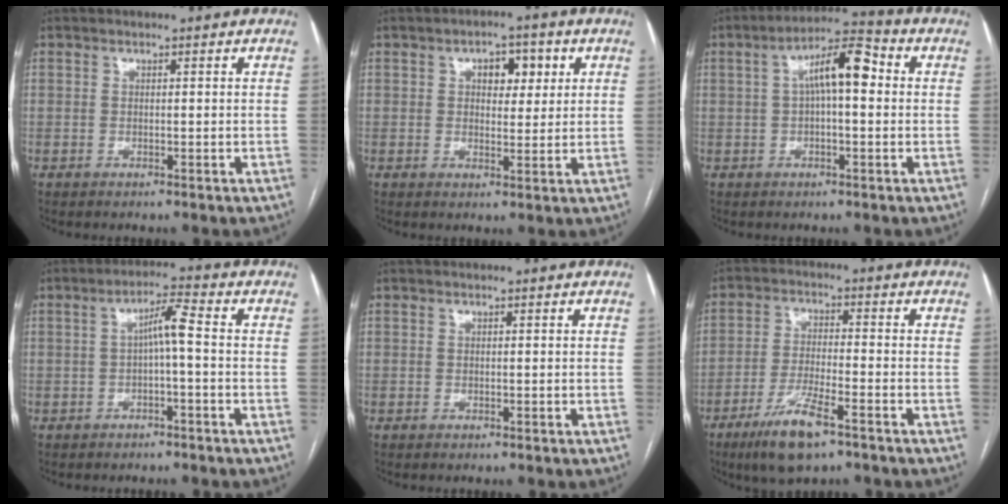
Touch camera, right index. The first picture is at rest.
{"total": 5.2, "force": [1.9, 2.9, 3.9], "torque": [-0.052, 0.013, 0.027]}
{"total": 8.6, "force": [1.3, 2.2, 8.2], "torque": [-0.143, 0.037, 0.017]}
{"total": 4.4, "force": [-0.3, 0.2, 4.4], "torque": [-0.072, 0.018, -0.004]}
{"total": 0.0}
{"total": 9.0, "force": [-5.7, 1.6, 6.8], "torque": [-0.136, -0.017, -0.101]}